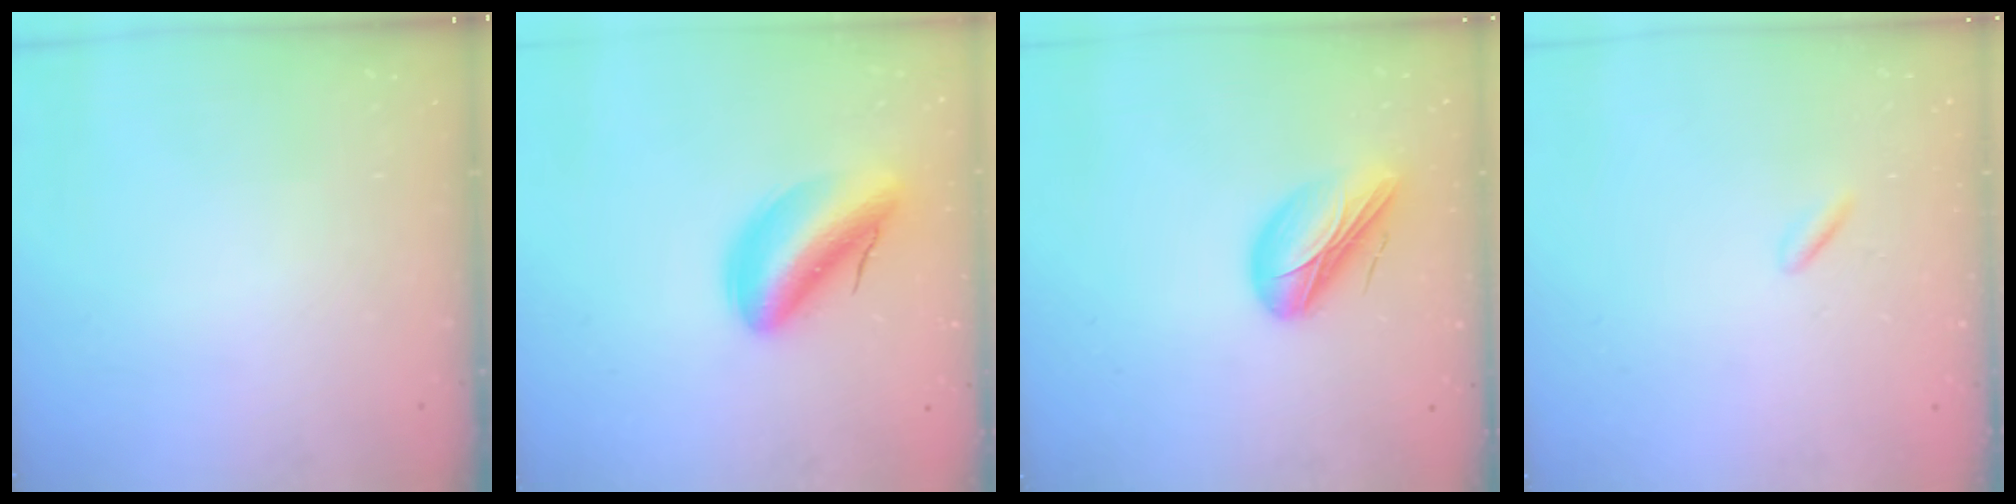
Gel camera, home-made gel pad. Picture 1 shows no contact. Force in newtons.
{"total": 11.9, "press": 11.3, "slide": 3.8}
{"total": 13.2, "press": 12.5, "slide": 4.1}
{"total": 0.5, "press": 0.3, "slide": 0.4}